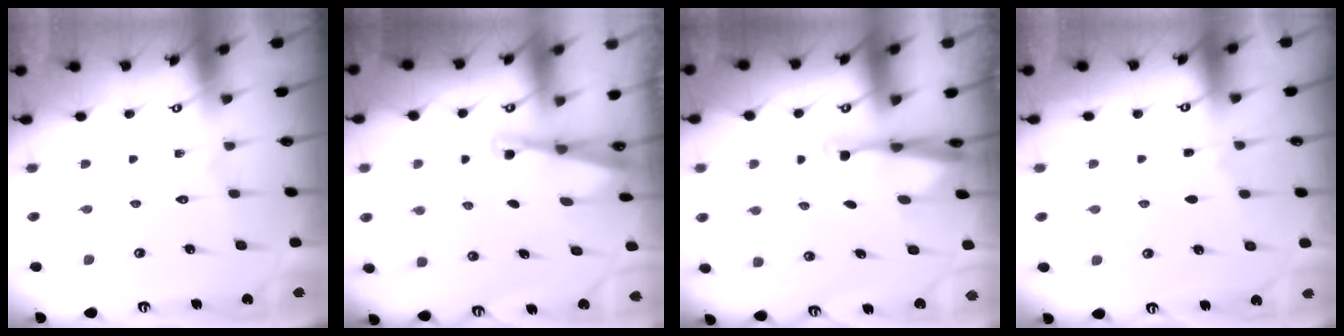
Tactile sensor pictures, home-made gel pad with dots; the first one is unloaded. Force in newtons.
{"total": 2.0, "press": 2.0, "slide": 0.3}
{"total": 2.9, "press": 2.8, "slide": 0.7}
{"total": 2.9, "press": 2.9, "slide": 0.5}